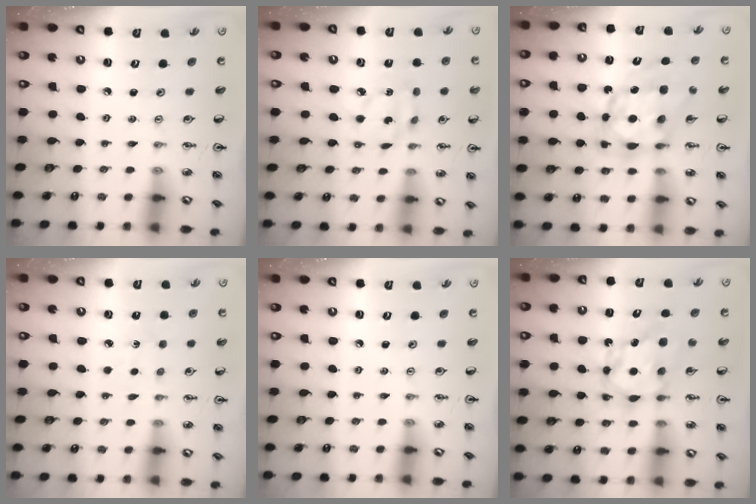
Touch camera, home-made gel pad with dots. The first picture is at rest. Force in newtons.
{"total": 5.7, "press": 5.7, "slide": 0.2}
{"total": 9.8, "press": 9.8, "slide": 0.9}
{"total": 2.9, "press": 2.9, "slide": 0.3}
{"total": 0.0}
{"total": 7.0, "press": 7.0, "slide": 0.8}